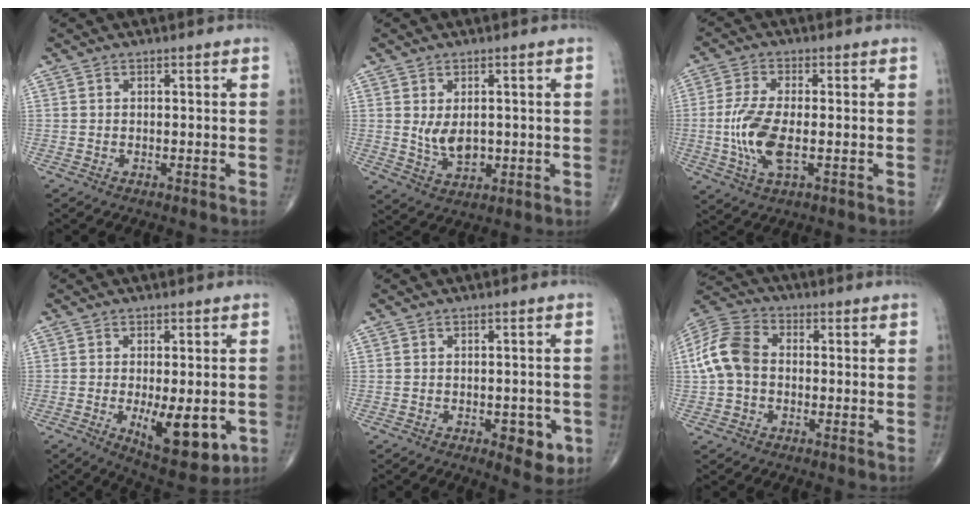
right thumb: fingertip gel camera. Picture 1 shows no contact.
{"total": 5.6, "force": [0.4, 3.5, 4.3], "torque": [-0.064, -0.014, 0.018]}
{"total": 9.4, "force": [-1.5, 3.7, 8.6], "torque": [-0.197, -0.004, -0.029]}
{"total": 12.5, "force": [-3.0, 5.0, 11.0], "torque": [-0.151, -0.022, -0.033]}
{"total": 5.7, "force": [-2.1, 2.8, 4.5], "torque": [-0.036, 0.001, -0.021]}
{"total": 10.9, "force": [-0.2, 8.1, 7.3], "torque": [-0.147, 0.032, -0.016]}